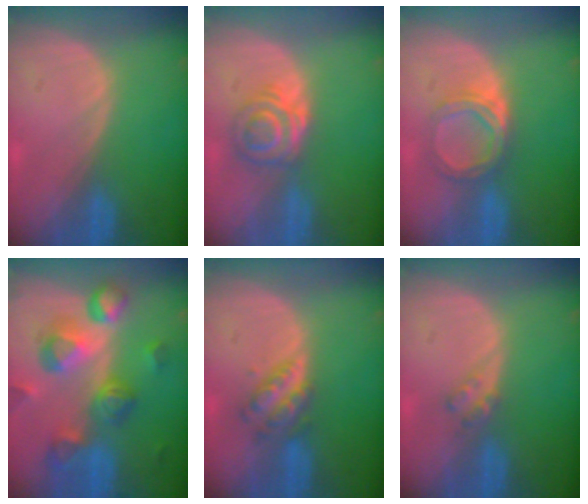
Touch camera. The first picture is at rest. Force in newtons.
{"total": 5.4, "press": 5.1, "slide": 1.6}
{"total": 5.4, "press": 4.8, "slide": 2.5}
{"total": 10.7, "press": 9.6, "slide": 4.7}
{"total": 4.6, "press": 4.6, "slide": 0.5}
{"total": 2.0, "press": 2.0, "slide": 0.2}